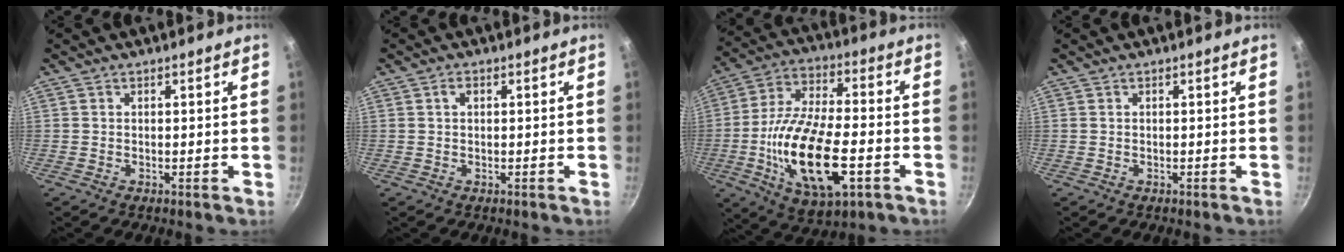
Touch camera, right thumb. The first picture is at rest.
{"total": 1.5, "force": [0.4, 1.0, 1.0], "torque": [-0.015, 0.005, 0.006]}
{"total": 20.6, "force": [-5.5, 8.9, 17.7], "torque": [-0.330, 0.015, -0.100]}
{"total": 0.0}